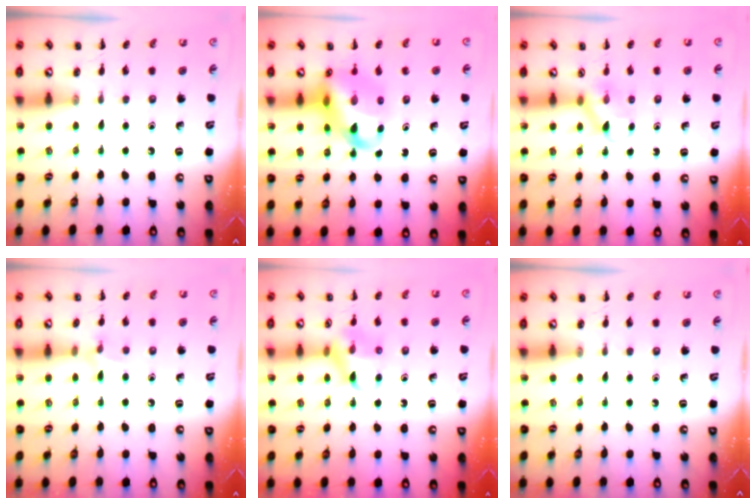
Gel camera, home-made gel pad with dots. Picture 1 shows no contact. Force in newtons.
{"total": 12.9, "press": 12.4, "slide": 3.6}
{"total": 2.9, "press": 2.7, "slide": 1.1}
{"total": 5.7, "press": 5.4, "slide": 2.0}
{"total": 10.6, "press": 10.6, "slide": 0.9}
{"total": 0.0}